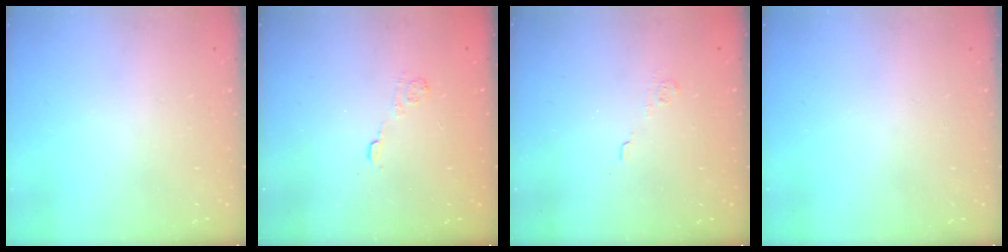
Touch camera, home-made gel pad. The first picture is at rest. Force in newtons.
{"total": 3.2, "press": 2.8, "slide": 1.5}
{"total": 4.3, "press": 4.3, "slide": 0.9}
{"total": 0.0}